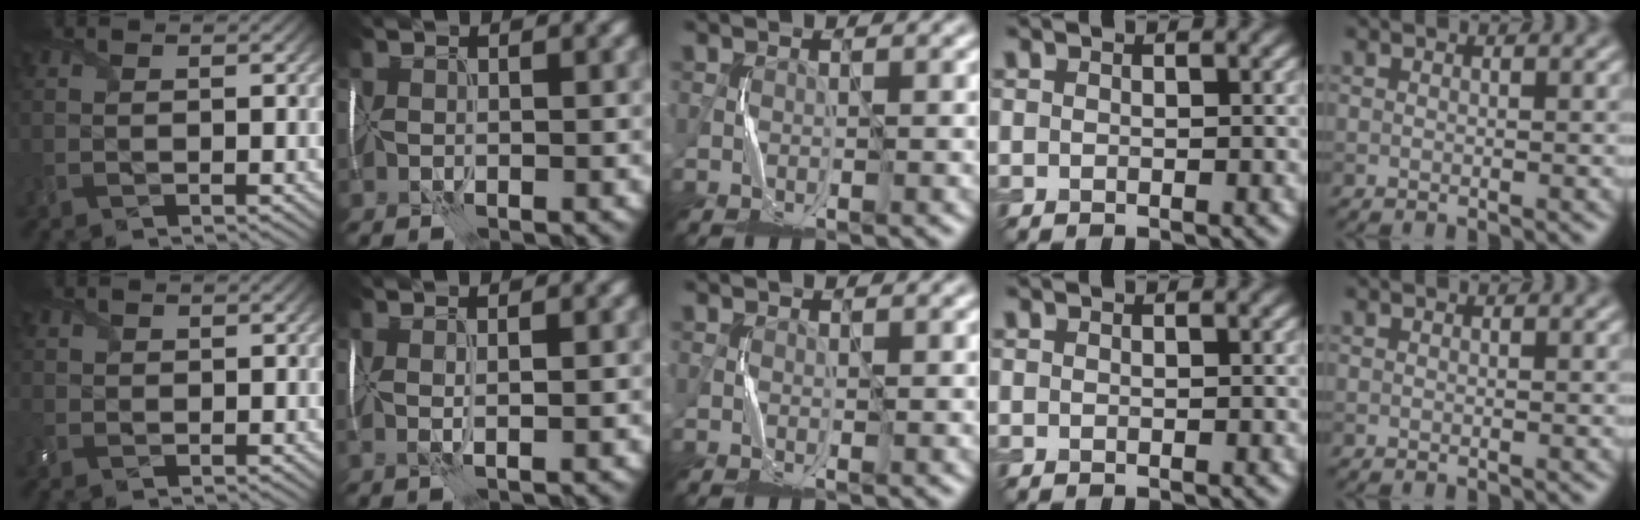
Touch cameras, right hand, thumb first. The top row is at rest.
{"thumb": {"total": 1.2, "force": [0.3, 1.1, 0.2], "torque": [-0.008, 0.000, 0.002]}, "index": {"total": 1.3, "force": [1.0, 0.1, 0.8], "torque": [-0.011, 0.003, 0.014]}}